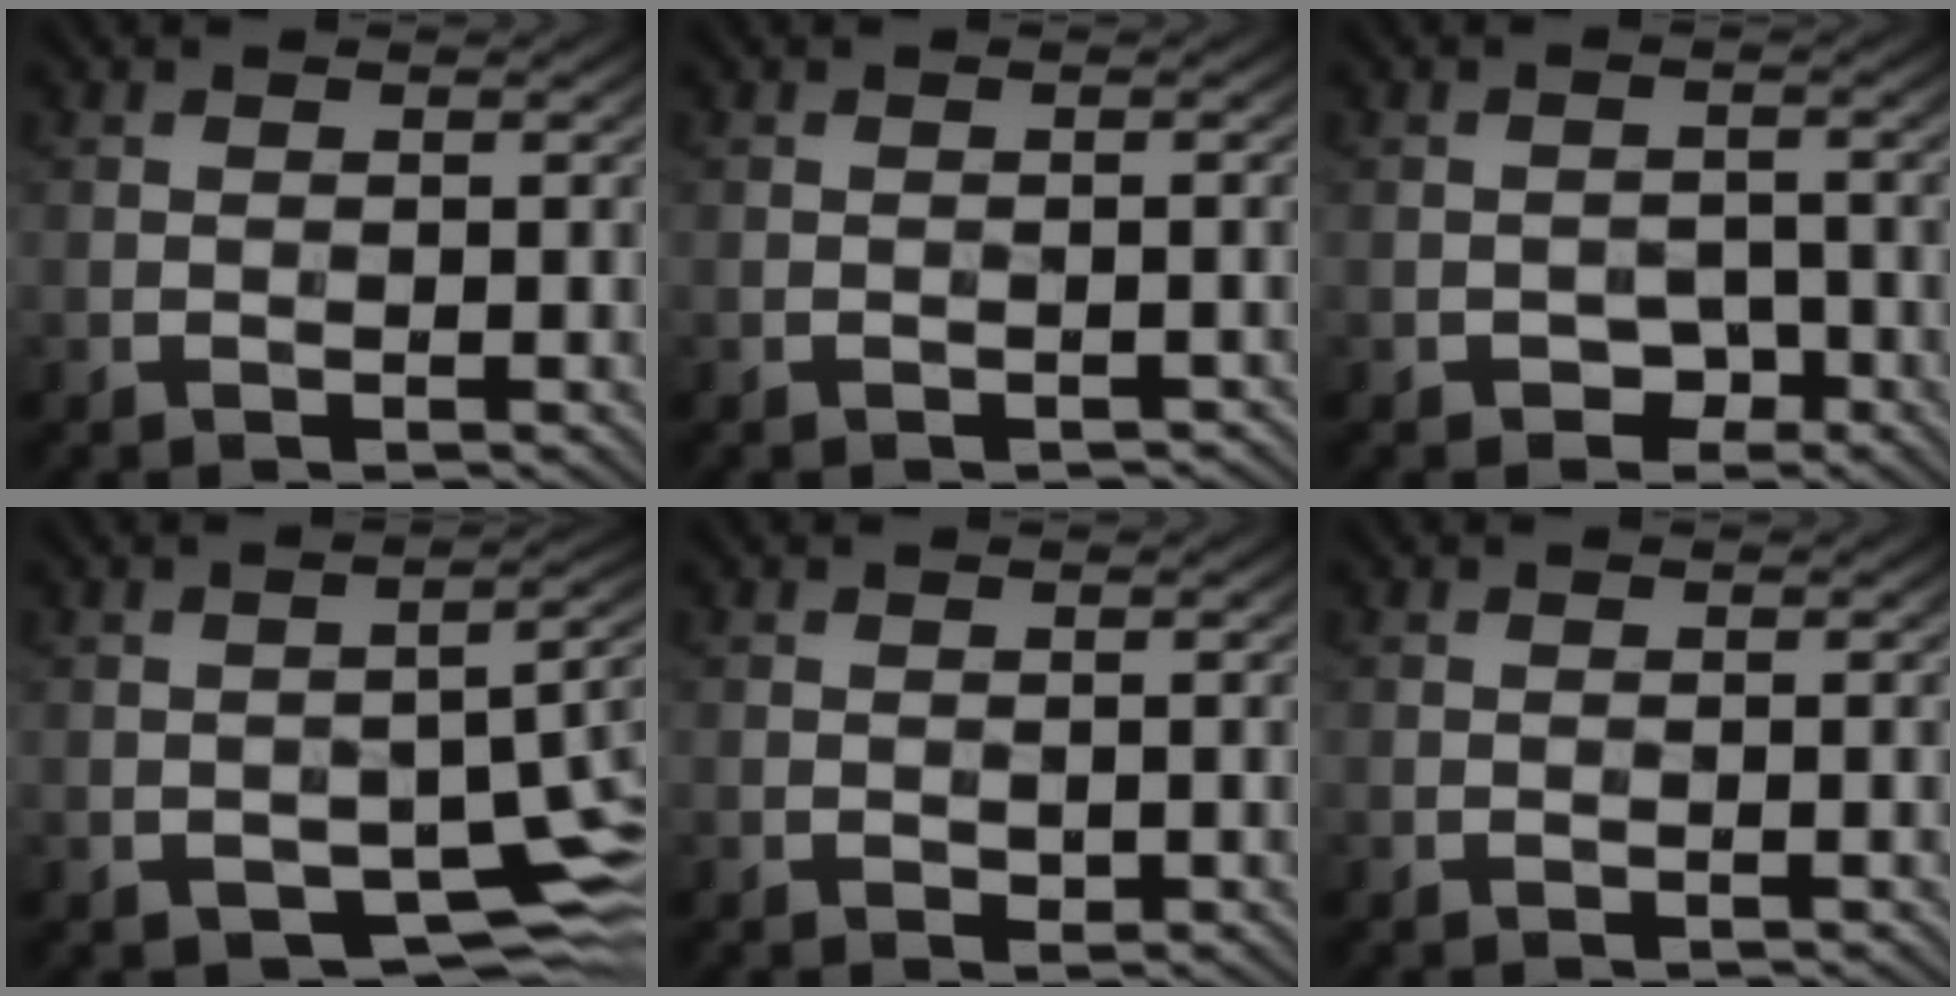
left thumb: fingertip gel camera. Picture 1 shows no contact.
{"total": 1.5, "force": [-0.9, 0.8, 0.9], "torque": [-0.017, -0.002, -0.008]}
{"total": 2.9, "force": [-1.7, 1.8, 1.4], "torque": [-0.019, 0.003, -0.029]}
{"total": 9.7, "force": [-3.5, 5.1, 7.6], "torque": [-0.109, -0.022, -0.047]}
{"total": 0.8, "force": [-0.2, 0.5, 0.6], "torque": [-0.014, -0.002, -0.003]}
{"total": 0.0}